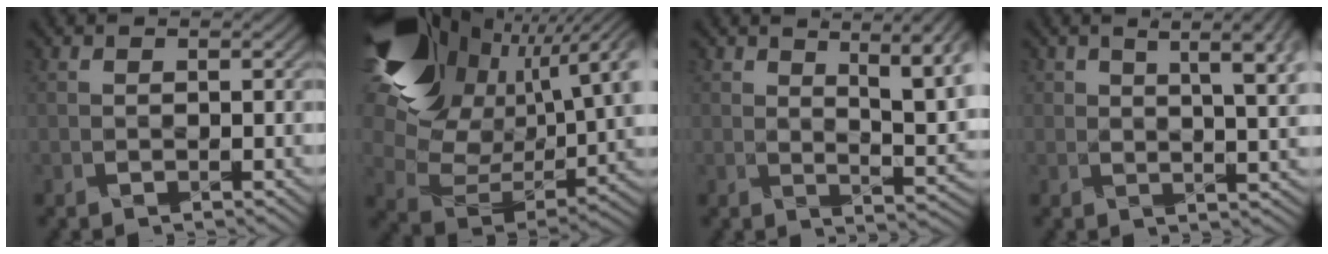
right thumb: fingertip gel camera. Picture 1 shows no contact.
{"total": 20.7, "force": [9.6, 12.2, 13.7], "torque": [-0.295, 0.034, 0.183]}
{"total": 8.2, "force": [3.9, 2.8, 6.6], "torque": [-0.107, 0.000, 0.062]}
{"total": 8.4, "force": [3.6, 3.0, 6.9], "torque": [-0.081, 0.016, 0.045]}